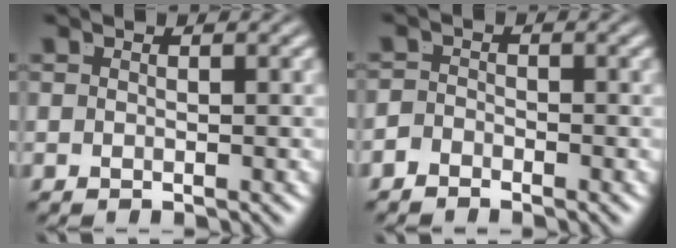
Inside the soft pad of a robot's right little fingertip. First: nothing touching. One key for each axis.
{"total": 1.7, "fx": -1.7, "fy": 0.2, "fz": -0.1, "tx": 0.006, "ty": -0.015, "tz": -0.026}